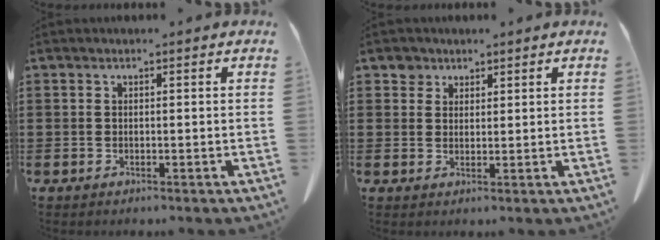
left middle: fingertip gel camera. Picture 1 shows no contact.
{"total": 2.5, "force": [1.9, 1.6, 0.3], "torque": [-0.005, 0.000, 0.036]}